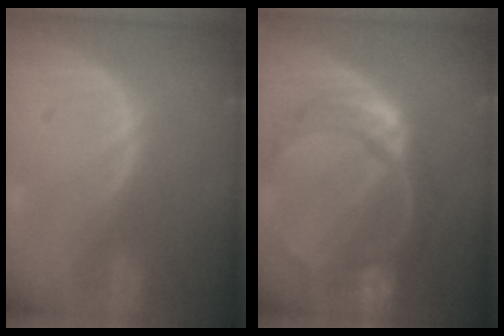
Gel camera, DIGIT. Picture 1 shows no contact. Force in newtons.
{"total": 11.0, "press": 9.2, "slide": 6.1}